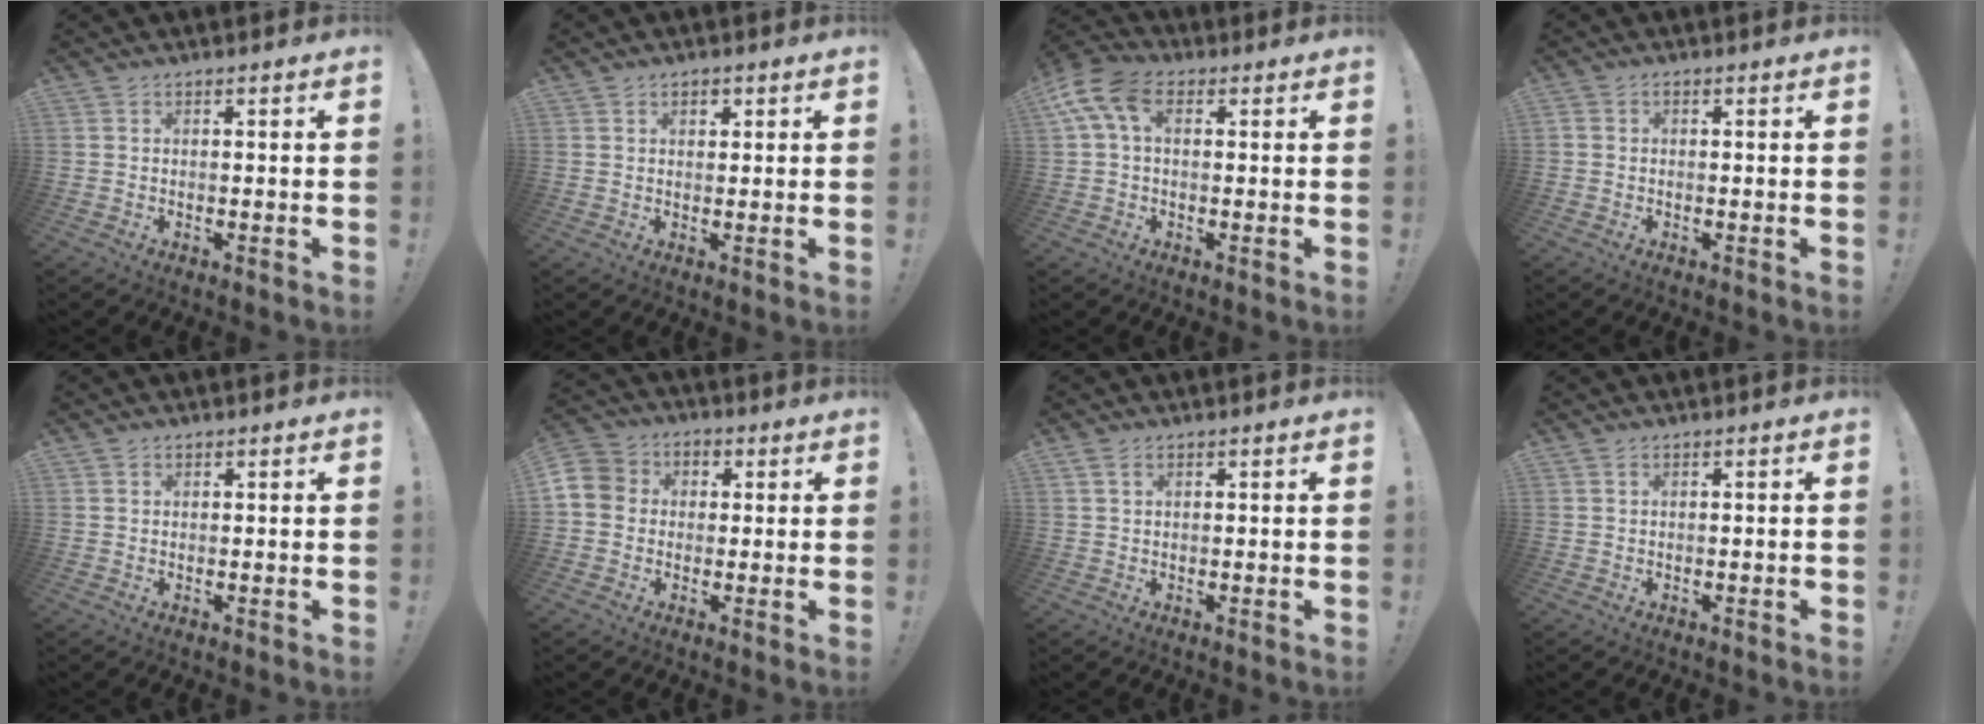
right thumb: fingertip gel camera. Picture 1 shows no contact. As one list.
[{"total": 1.8, "force": [0.8, 1.3, 0.8], "torque": [-0.009, 0.001, 0.013]}, {"total": 10.3, "force": [3.3, 5.9, 7.9], "torque": [-0.160, -0.002, 0.065]}, {"total": 1.0, "force": [-0.5, 0.7, 0.5], "torque": [-0.015, 0.006, -0.007]}, {"total": 0.6, "force": [0.4, 0.5, 0.1], "torque": [0.001, -0.001, 0.008]}, {"total": 7.7, "force": [-0.4, 7.1, 2.9], "torque": [-0.046, 0.021, -0.003]}, {"total": 2.0, "force": [1.0, 1.1, 1.3], "torque": [-0.025, 0.003, 0.019]}, {"total": 0.6, "force": [-0.1, 0.2, 0.5], "torque": [-0.016, 0.004, 0.000]}]